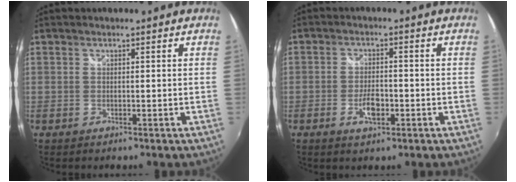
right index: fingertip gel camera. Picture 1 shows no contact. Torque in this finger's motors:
{"motor_torque": [0.50, 0.26, 0.12, 0.03]}